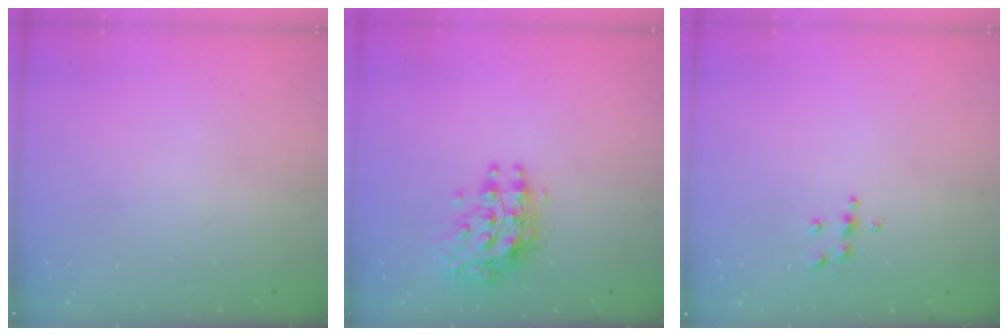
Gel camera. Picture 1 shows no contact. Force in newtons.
{"total": 9.7, "press": 9.6, "slide": 0.9}
{"total": 4.6, "press": 4.6, "slide": 0.5}